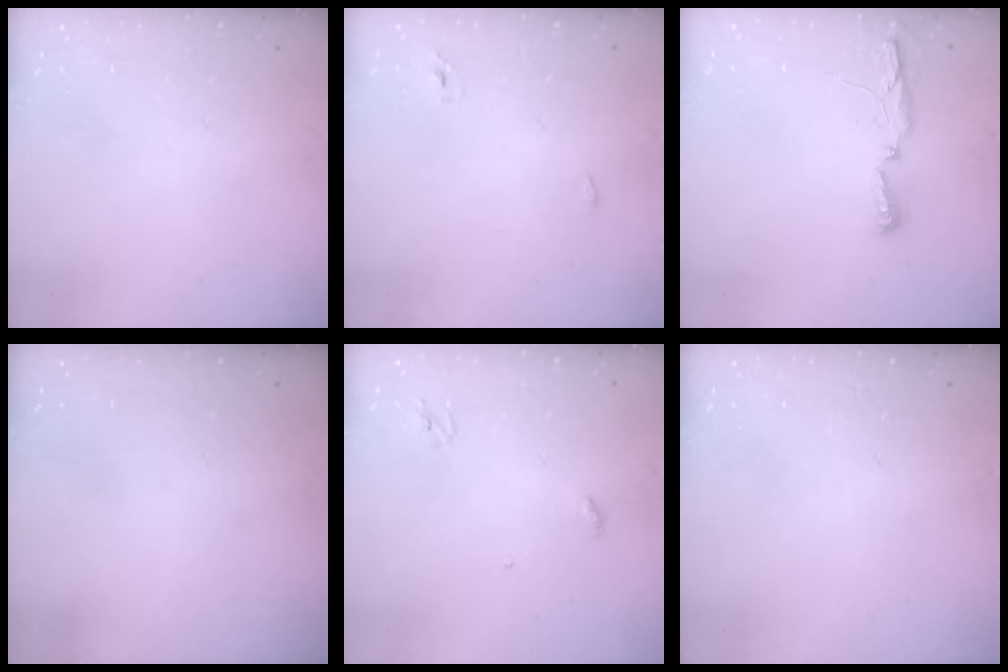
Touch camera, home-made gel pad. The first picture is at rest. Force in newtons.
{"total": 2.7, "press": 2.6, "slide": 0.8}
{"total": 5.0, "press": 4.9, "slide": 0.9}
{"total": 0.0}
{"total": 2.9, "press": 2.9, "slide": 0.2}
{"total": 0.0}